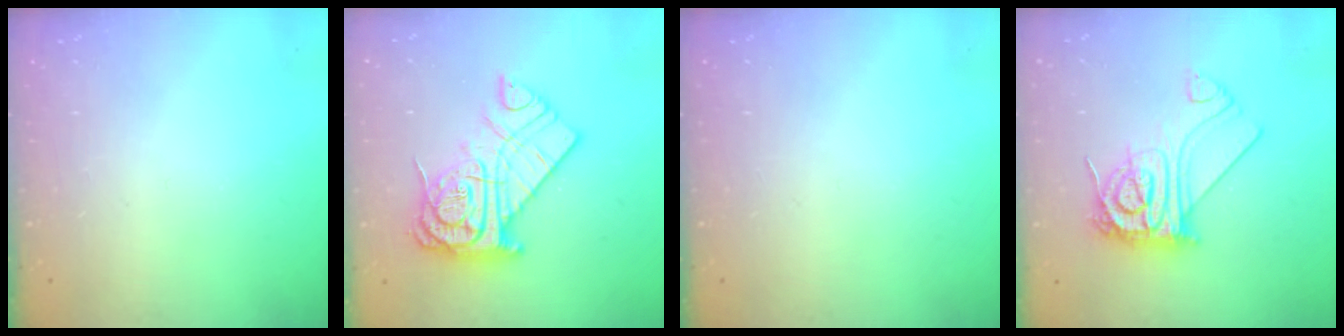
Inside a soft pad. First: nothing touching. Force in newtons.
{"total": 16.8, "press": 16.7, "slide": 1.7}
{"total": 0.0}
{"total": 13.7, "press": 13.6, "slide": 1.2}